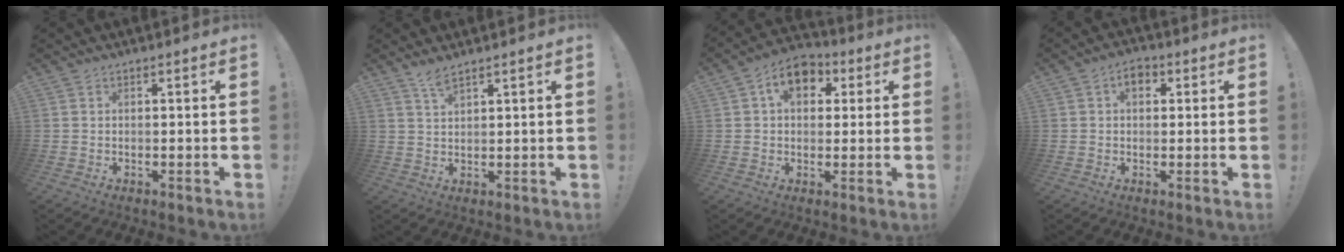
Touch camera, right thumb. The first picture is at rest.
{"total": 3.4, "force": [2.7, 0.5, 2.0], "torque": [-0.044, -0.010, 0.048]}
{"total": 9.6, "force": [3.4, 6.8, 5.8], "torque": [-0.091, 0.002, 0.064]}
{"total": 4.4, "force": [1.3, 2.9, 3.0], "torque": [-0.045, 0.005, 0.021]}